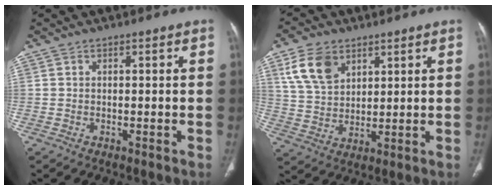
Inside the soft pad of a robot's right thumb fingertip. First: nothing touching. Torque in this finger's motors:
{"motor_torque": [-0.71, 0.77, -0.03, 0.15, 0.21]}